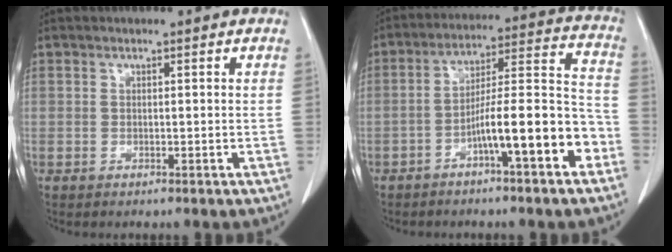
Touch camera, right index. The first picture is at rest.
{"total": 12.6, "force": [-5.7, 1.3, 11.2], "torque": [-0.171, 0.028, -0.088]}